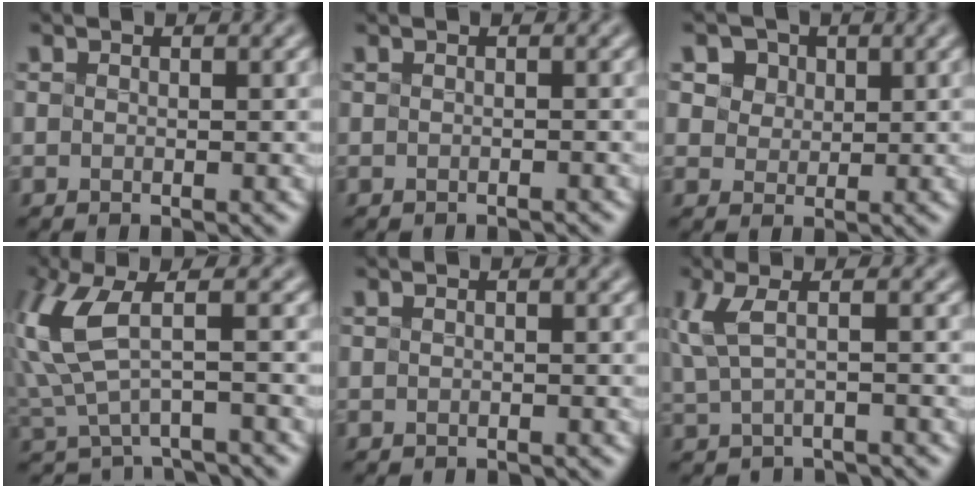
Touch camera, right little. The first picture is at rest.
{"total": 0.8, "force": [-0.7, 0.1, 0.4], "torque": [0.002, -0.010, -0.017]}
{"total": 3.9, "force": [2.3, 2.9, 1.3], "torque": [-0.041, 0.004, 0.044]}
{"total": 5.8, "force": [-0.1, 2.7, 5.1], "torque": [-0.131, -0.017, 0.006]}
{"total": 0.8, "force": [-0.7, 0.1, 0.4], "torque": [0.002, -0.011, -0.018]}
{"total": 2.6, "force": [0.0, 0.6, 2.5], "torque": [-0.060, -0.010, 0.011]}